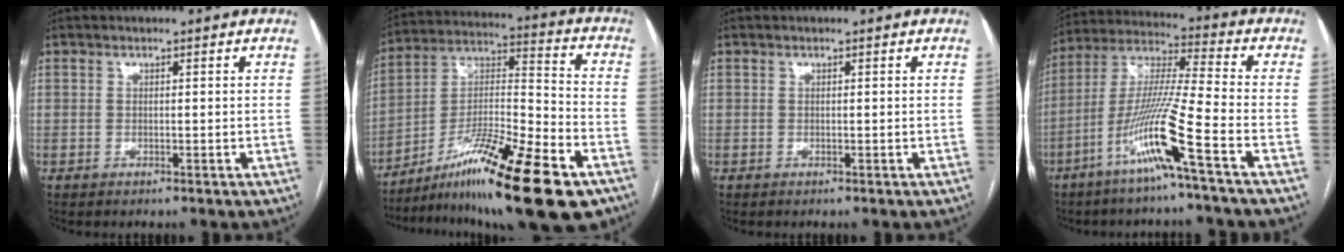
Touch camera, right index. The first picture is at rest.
{"total": 21.8, "force": [-13.6, 2.7, 16.8], "torque": [-0.259, -0.008, -0.226]}
{"total": 0.0}
{"total": 13.2, "force": [-6.5, -1.8, 11.4], "torque": [-0.231, -0.013, -0.132]}